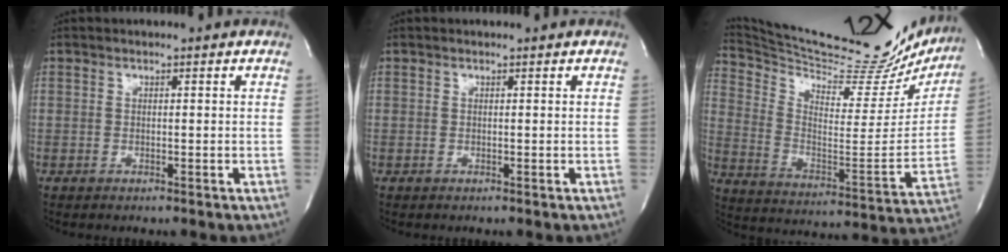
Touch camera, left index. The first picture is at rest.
{"total": 0.0}
{"total": 29.9, "force": [27.3, 5.2, 10.8], "torque": [-0.182, -0.087, 0.371]}